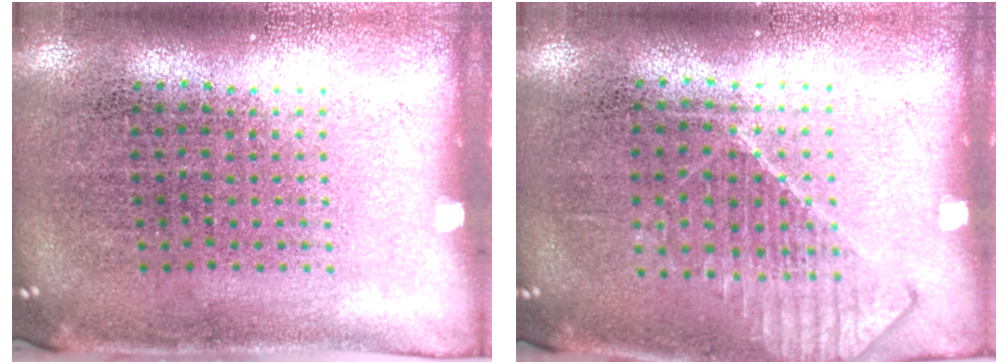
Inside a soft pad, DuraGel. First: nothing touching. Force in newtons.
{"total": 1.3, "press": 1.2, "slide": 0.4}